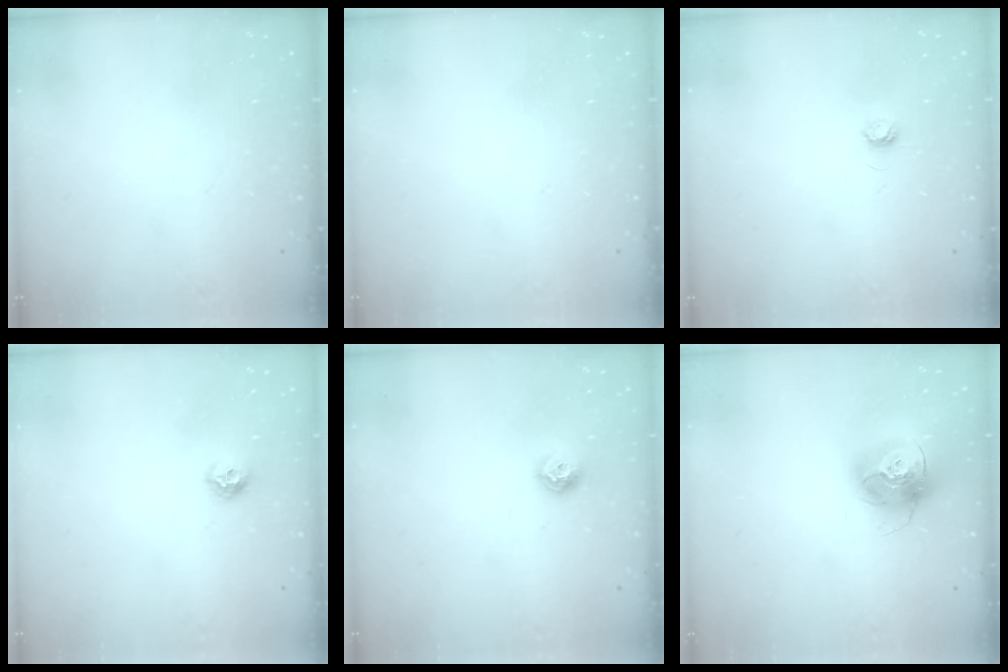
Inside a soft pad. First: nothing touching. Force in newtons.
{"total": 0.0}
{"total": 3.5, "press": 3.5, "slide": 0.4}
{"total": 6.5, "press": 6.5, "slide": 0.7}
{"total": 7.0, "press": 6.9, "slide": 0.9}
{"total": 15.7, "press": 15.6, "slide": 1.6}